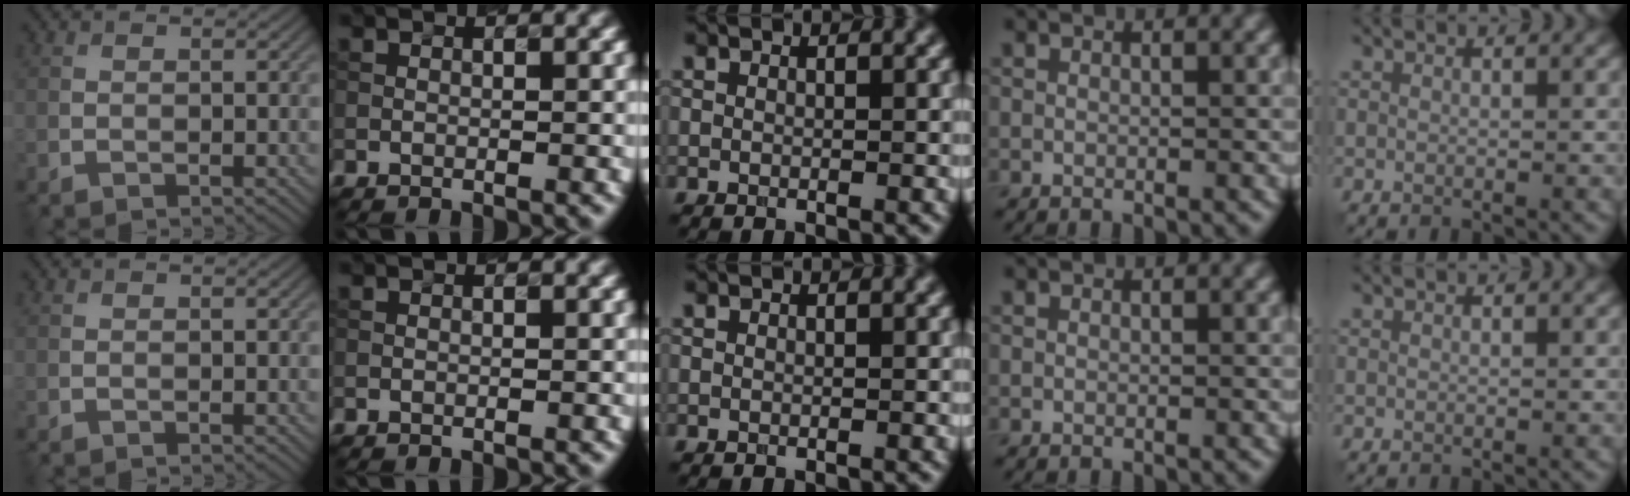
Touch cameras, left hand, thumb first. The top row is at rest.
{}